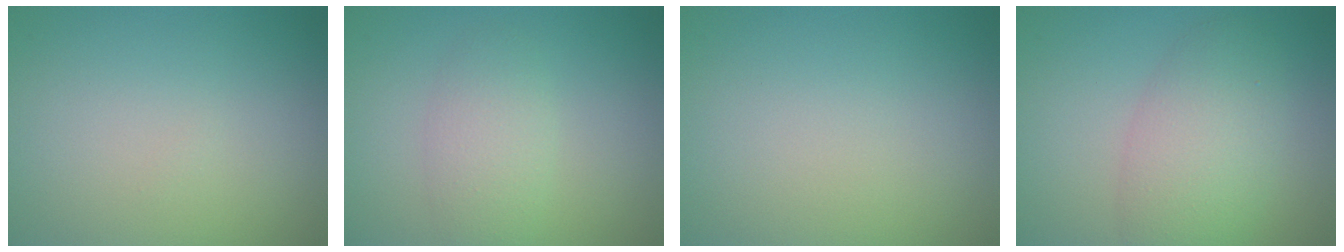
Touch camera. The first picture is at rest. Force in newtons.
{"total": 2.8, "press": 2.8, "slide": 0.1}
{"total": 0.0}
{"total": 5.1, "press": 5.1, "slide": 0.3}